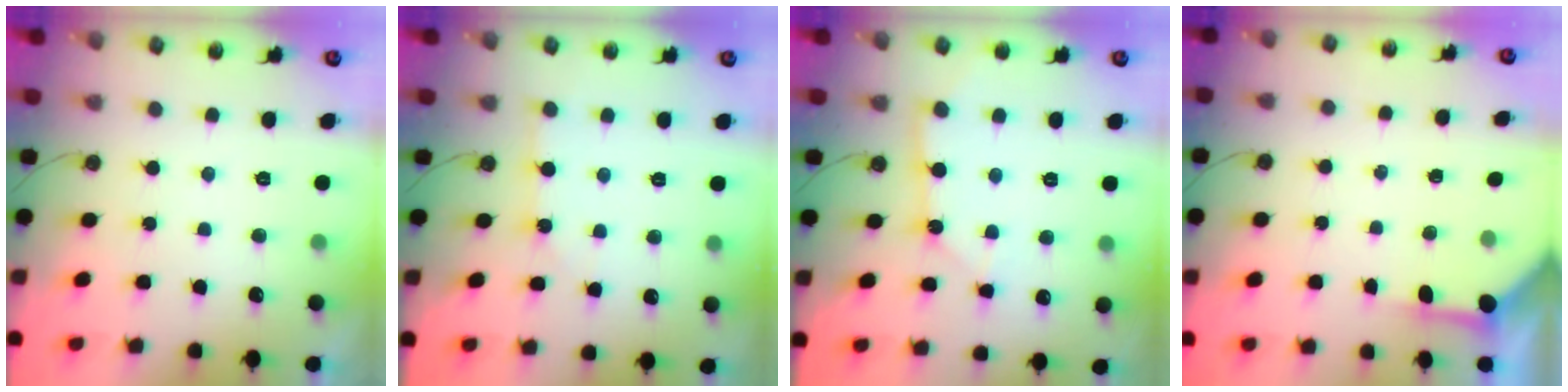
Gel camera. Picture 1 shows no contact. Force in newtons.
{"total": 2.4, "press": 2.4, "slide": 0.1}
{"total": 7.8, "press": 7.7, "slide": 0.9}
{"total": 3.8, "press": 3.8, "slide": 0.4}